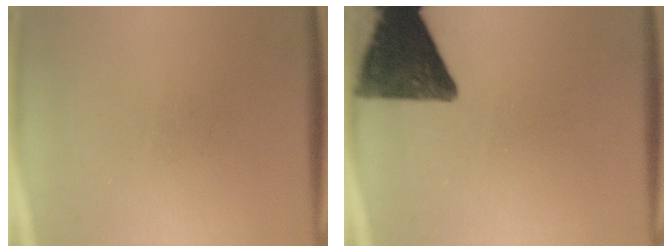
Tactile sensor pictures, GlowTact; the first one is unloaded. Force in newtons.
{"total": 13.0}